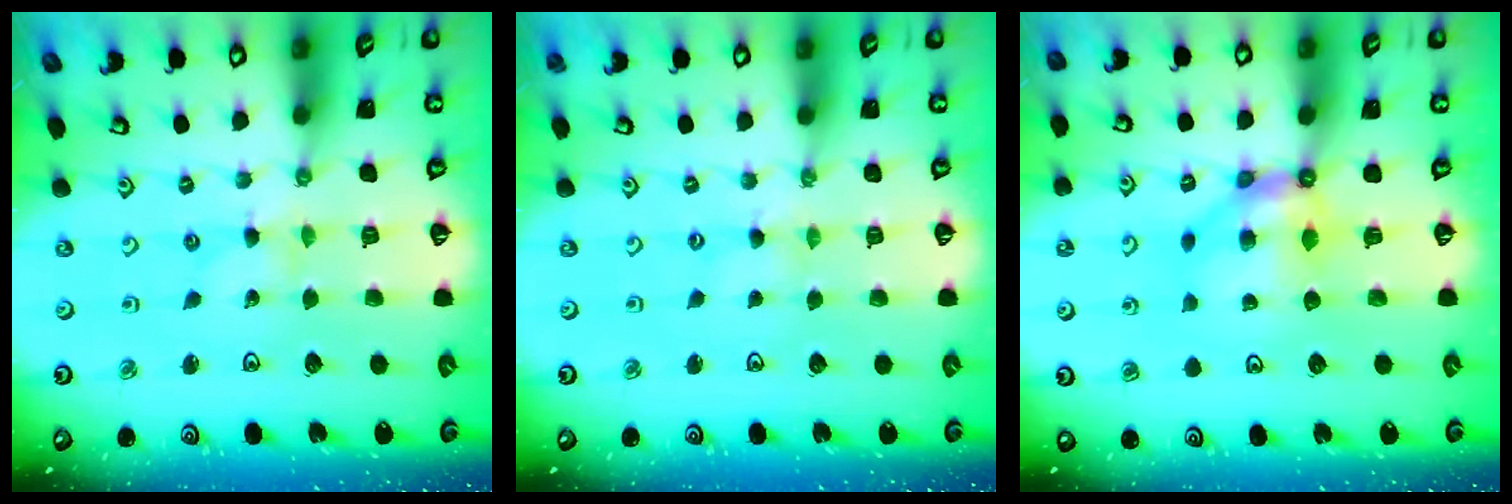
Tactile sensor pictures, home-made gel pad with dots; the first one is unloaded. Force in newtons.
{"total": 0.0}
{"total": 7.6, "press": 7.6, "slide": 0.7}